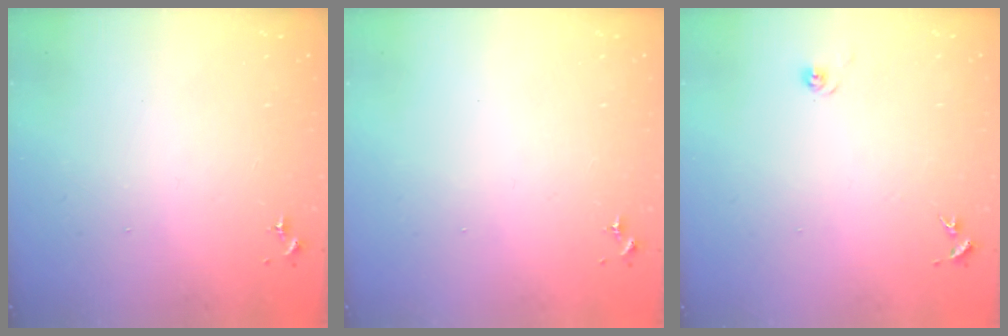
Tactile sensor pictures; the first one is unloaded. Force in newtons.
{"total": 0.0}
{"total": 5.8, "press": 5.8, "slide": 0.5}